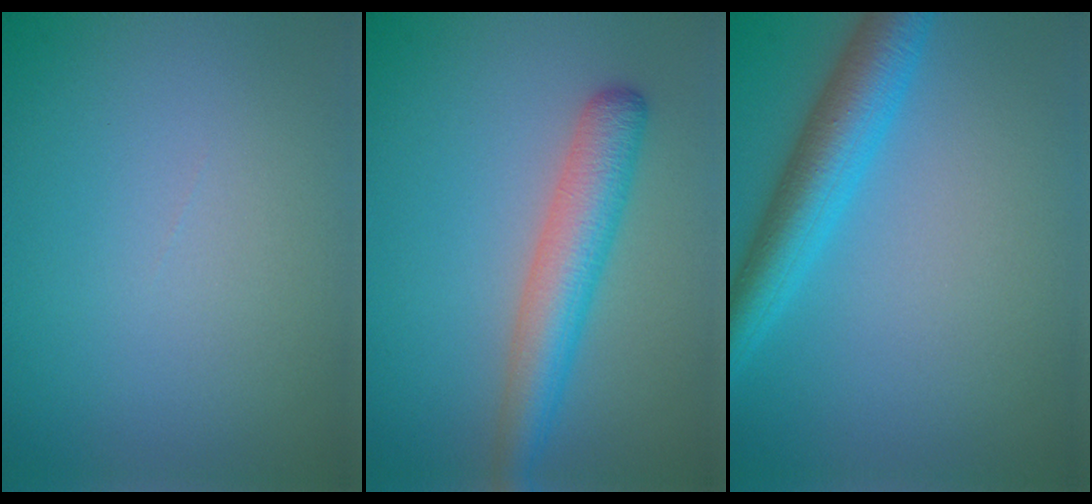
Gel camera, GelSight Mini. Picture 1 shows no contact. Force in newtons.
{"total": 4.6, "press": 4.6, "slide": 0.2}
{"total": 5.4, "press": 5.4, "slide": 0.3}